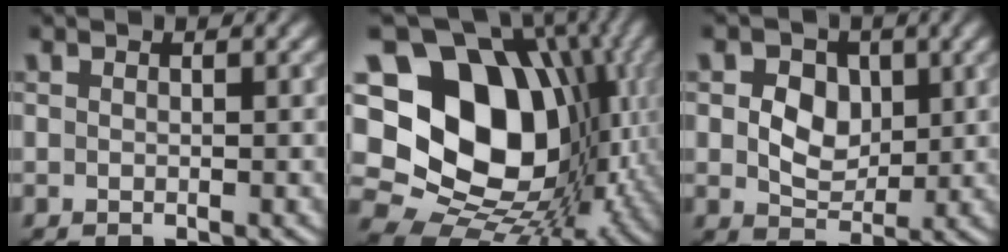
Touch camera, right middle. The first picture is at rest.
{"total": 18.8, "force": [2.7, 14.5, 11.7], "torque": [-0.196, 0.007, 0.062]}
{"total": 4.6, "force": [0.8, 3.5, 3.0], "torque": [-0.050, 0.002, 0.001]}